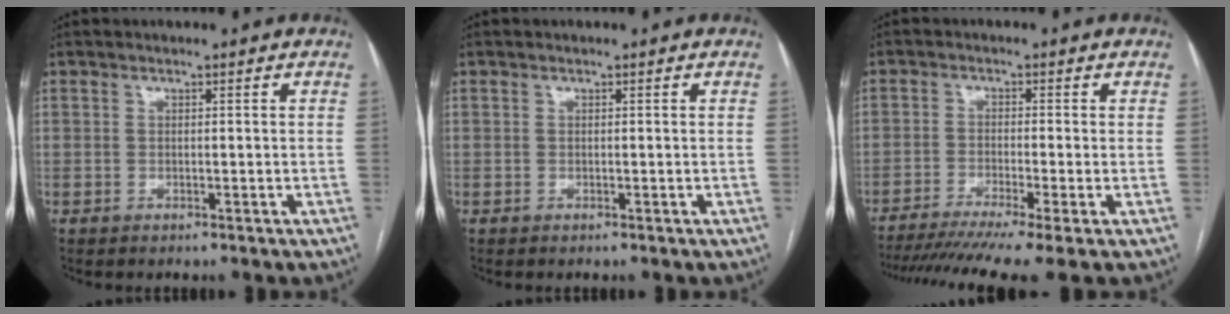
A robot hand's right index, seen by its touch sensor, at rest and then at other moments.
{"total": 0.0}
{"total": 11.2, "force": [-8.3, -0.6, 7.4], "torque": [-0.113, -0.019, -0.129]}